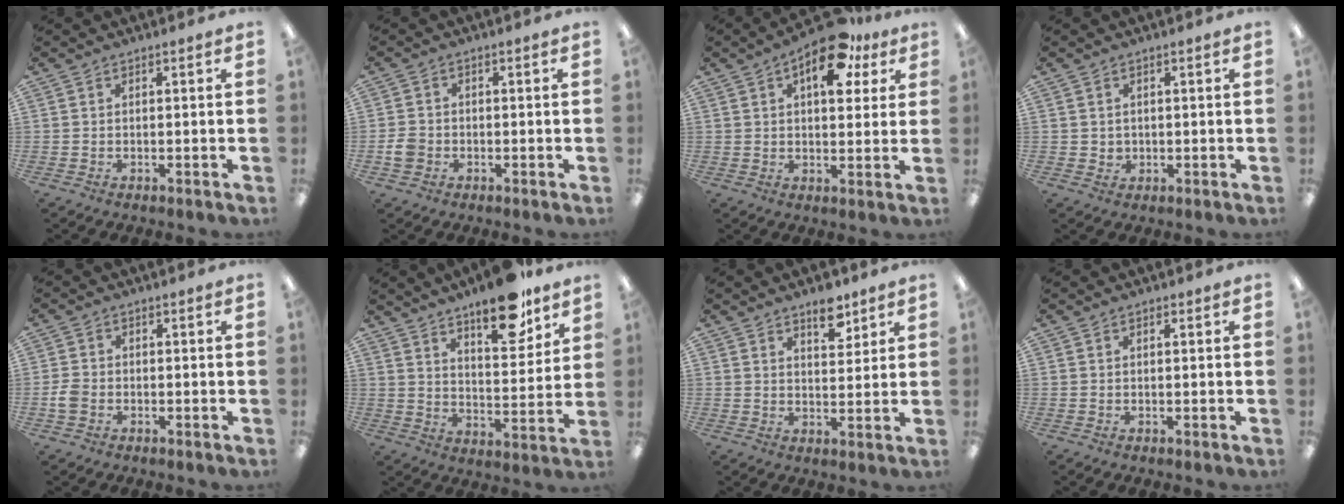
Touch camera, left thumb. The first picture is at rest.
{"total": 3.3, "force": [-1.0, 2.7, 1.5], "torque": [-0.023, 0.007, -0.017]}
{"total": 13.7, "force": [6.7, 6.8, 9.8], "torque": [-0.125, -0.021, 0.109]}
{"total": 1.6, "force": [0.6, 1.4, 0.2], "torque": [-0.007, 0.003, 0.011]}
{"total": 3.0, "force": [-1.0, 2.3, 1.7], "torque": [-0.028, 0.007, -0.016]}
{"total": 14.7, "force": [11.4, 4.7, 8.0], "torque": [-0.106, -0.073, 0.192]}
{"total": 6.4, "force": [4.8, 2.9, 3.2], "torque": [-0.025, -0.034, 0.078]}
{"total": 0.6, "force": [0.3, 0.2, 0.4], "torque": [-0.008, 0.002, 0.006]}